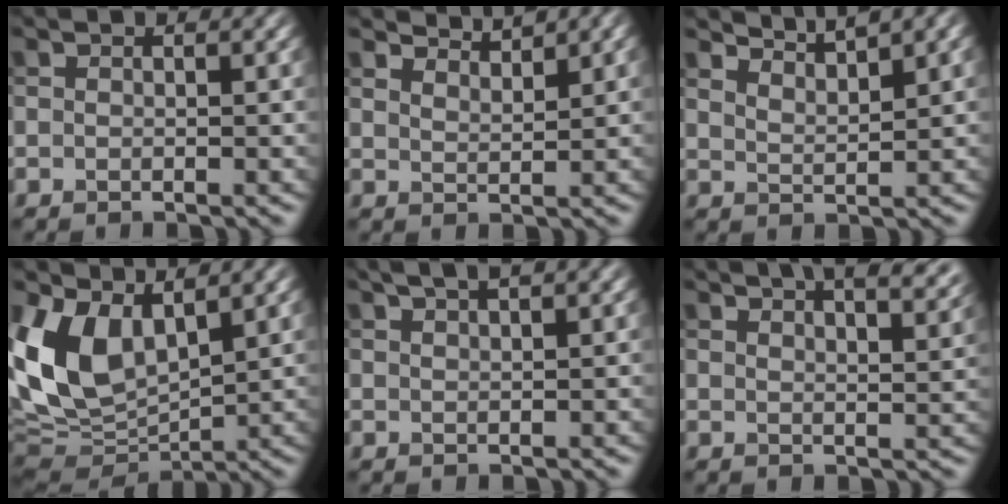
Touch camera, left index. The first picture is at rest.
{"total": 3.7, "force": [3.5, 0.3, 1.0], "torque": [-0.014, -0.002, 0.051]}
{"total": 4.6, "force": [4.2, 0.5, 1.9], "torque": [-0.030, 0.006, 0.060]}
{"total": 10.5, "force": [2.8, 6.4, 7.7], "torque": [-0.181, -0.010, 0.054]}
{"total": 3.3, "force": [2.3, 0.7, 2.3], "torque": [-0.025, 0.009, 0.037]}
{"total": 9.5, "force": [6.5, 3.8, 5.8], "torque": [-0.031, 0.036, 0.052]}